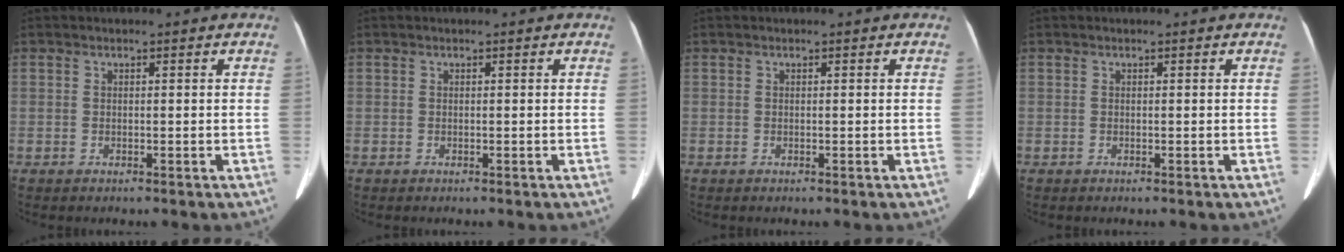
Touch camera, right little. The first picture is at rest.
{"total": 0.0}
{"total": 0.0}
{"total": 0.0}